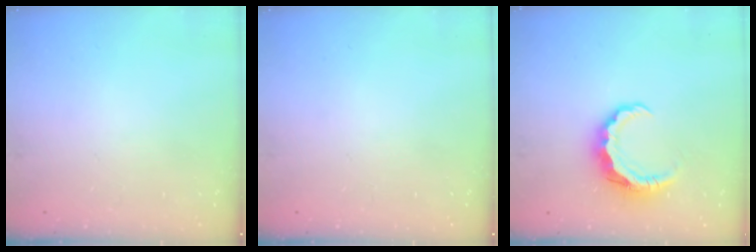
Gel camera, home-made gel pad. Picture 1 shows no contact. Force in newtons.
{"total": 0.0}
{"total": 8.4, "press": 8.3, "slide": 1.3}